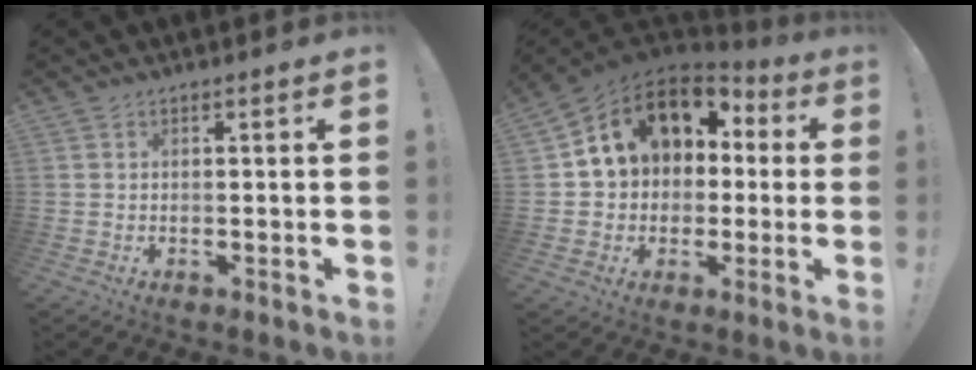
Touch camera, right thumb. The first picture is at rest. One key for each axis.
{"total": 13.6, "fx": 5.2, "fy": 10.1, "fz": 7.5, "tx": -0.122, "ty": -0.016, "tz": 0.099}